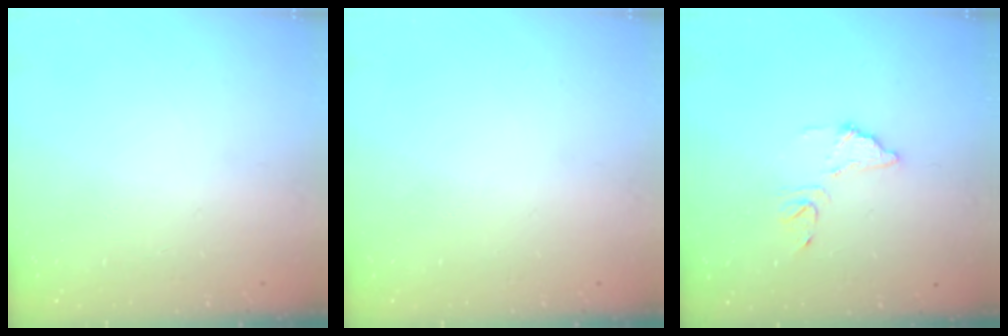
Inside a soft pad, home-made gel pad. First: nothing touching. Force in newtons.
{"total": 0.0}
{"total": 8.8, "press": 8.7, "slide": 0.7}